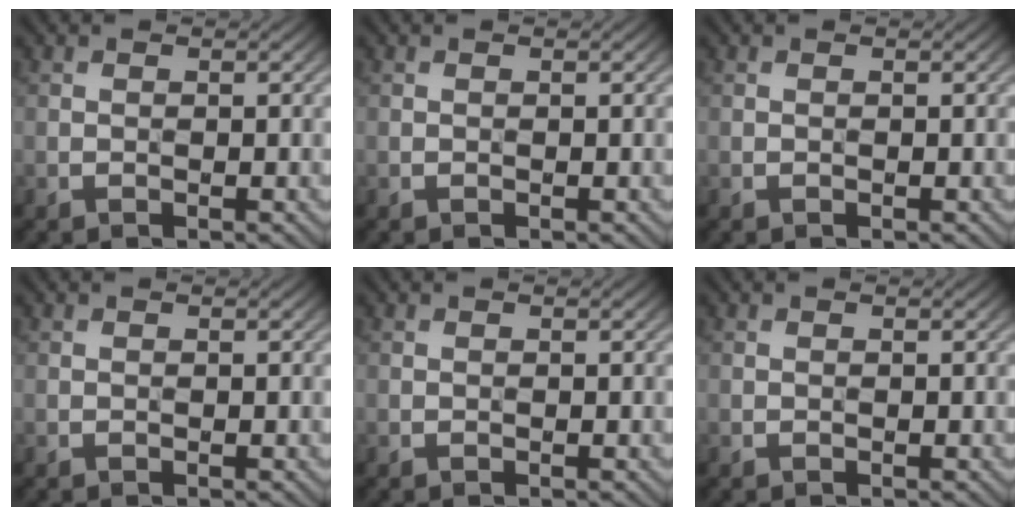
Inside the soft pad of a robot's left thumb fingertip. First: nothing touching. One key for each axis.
{"total": 0.0}
{"total": 0.0}
{"total": 0.0}
{"total": 0.0}
{"total": 0.0}